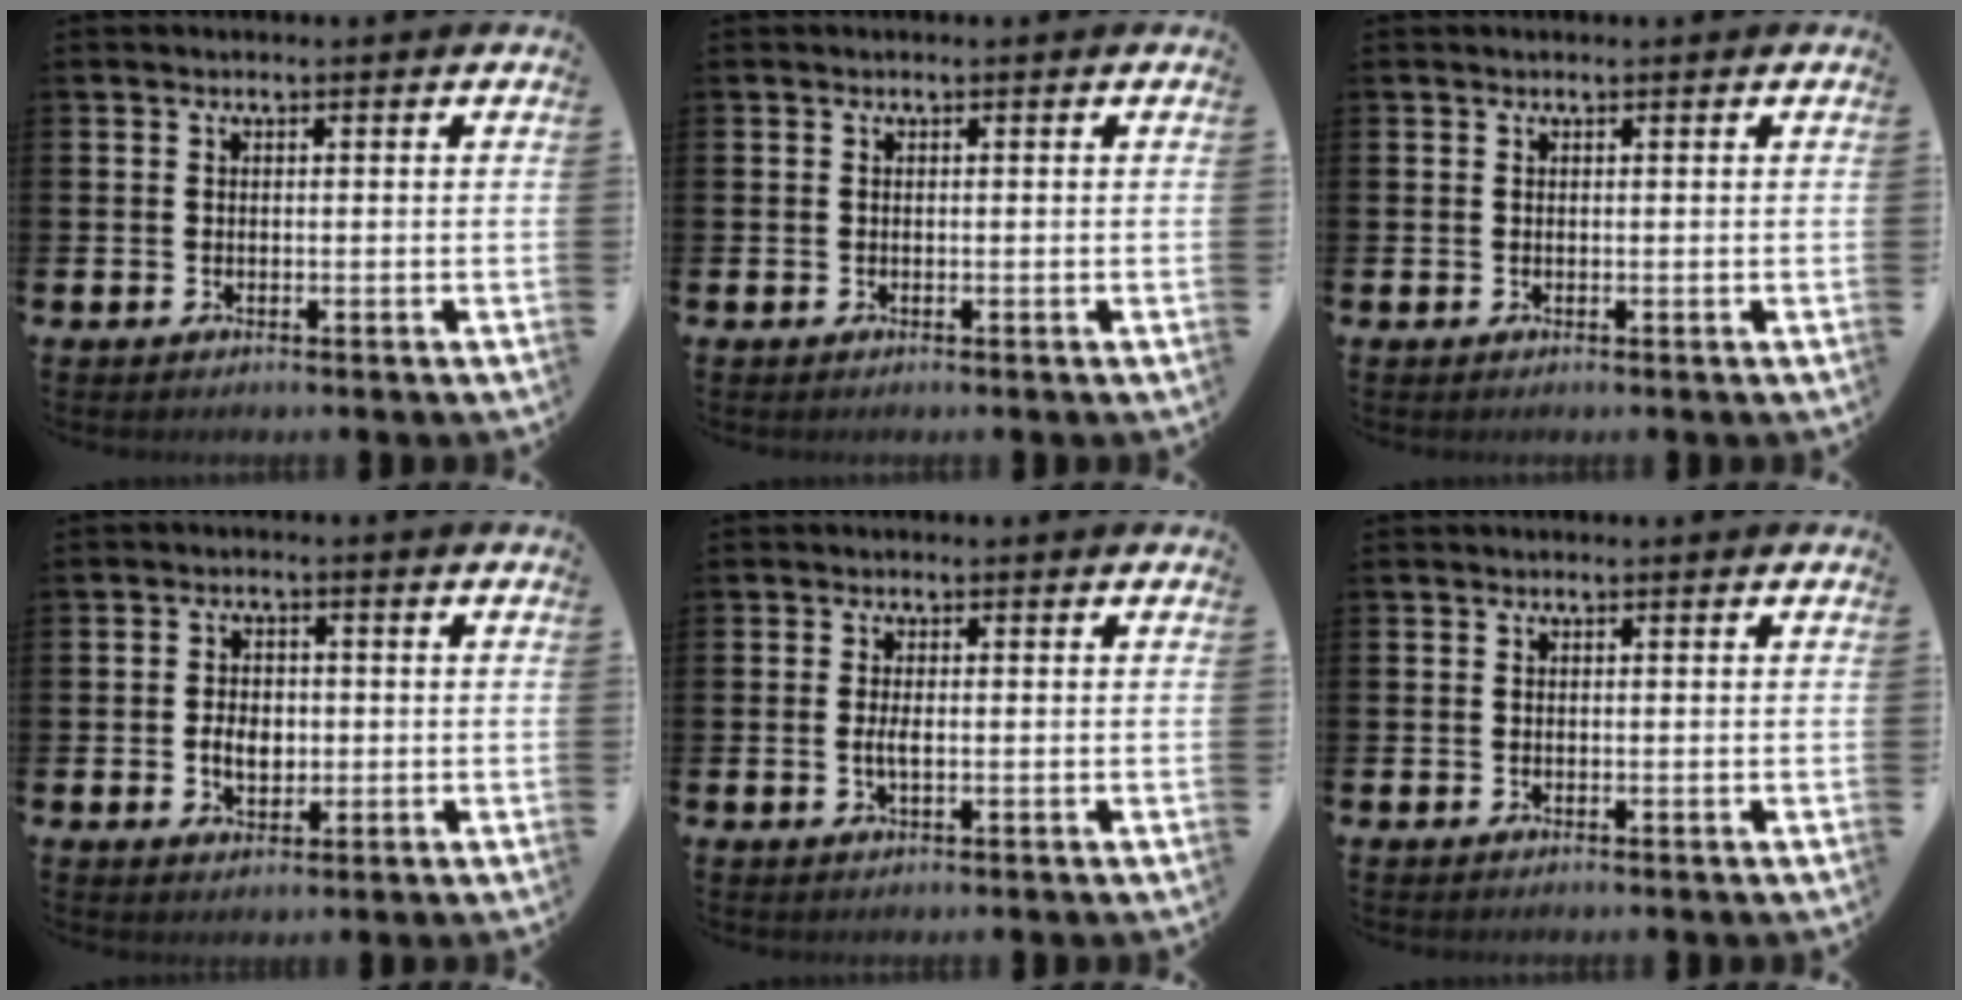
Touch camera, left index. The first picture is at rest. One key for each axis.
{"total": 0.0}
{"total": 0.0}
{"total": 3.9, "fx": -0.4, "fy": 2.8, "fz": 2.7, "tx": -0.037, "ty": 0.001, "tz": -0.015}
{"total": 1.8, "fx": -0.2, "fy": 0.6, "fz": 1.6, "tx": -0.028, "ty": 0.000, "tz": -0.005}
{"total": 0.0}